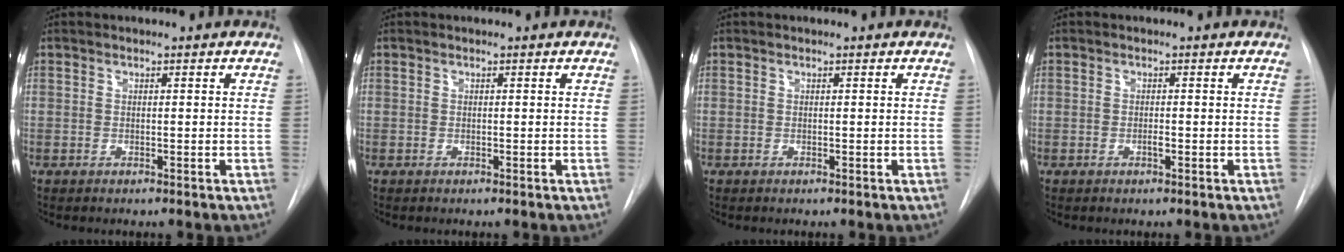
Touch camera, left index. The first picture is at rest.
{"total": 0.0}
{"total": 0.0}
{"total": 1.0, "force": [-0.9, 0.0, 0.3], "torque": [-0.003, -0.005, -0.017]}